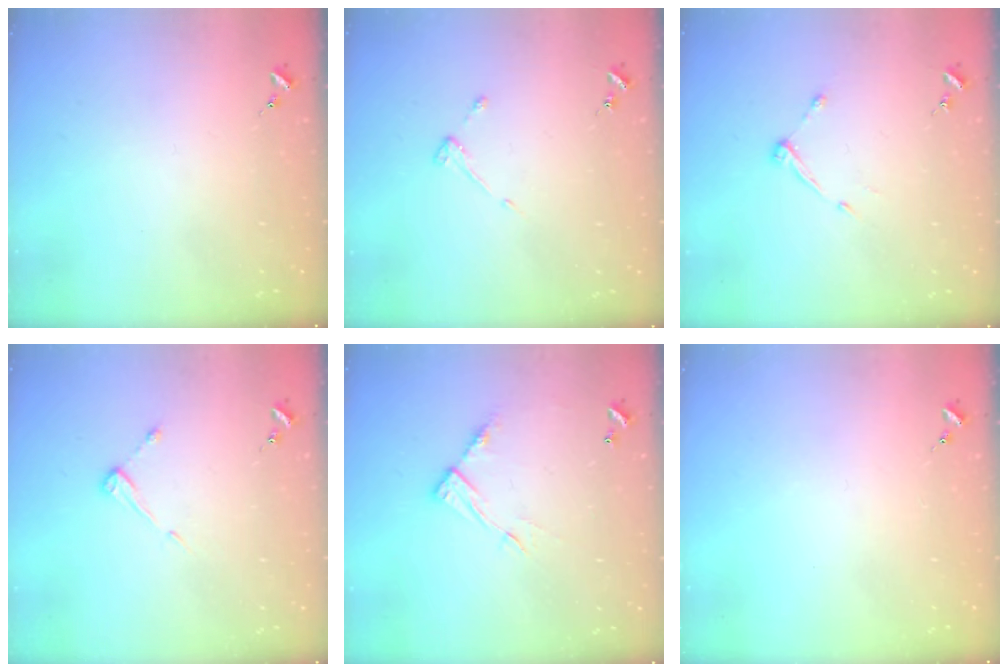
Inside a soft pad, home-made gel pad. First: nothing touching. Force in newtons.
{"total": 3.0, "press": 3.0, "slide": 0.4}
{"total": 5.5, "press": 5.5, "slide": 0.7}
{"total": 4.7, "press": 4.7, "slide": 0.4}
{"total": 10.0, "press": 10.0, "slide": 0.5}
{"total": 0.0}